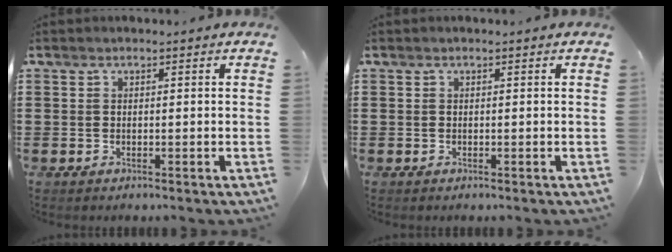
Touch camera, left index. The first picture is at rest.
{"total": 0.0}